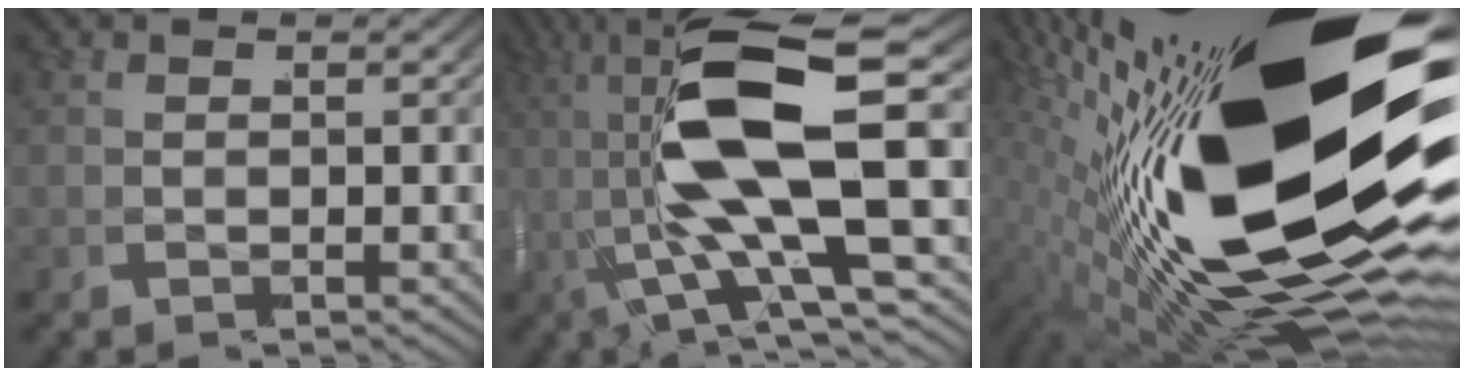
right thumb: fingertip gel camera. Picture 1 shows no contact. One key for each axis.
{"total": 15.1, "fx": 0.9, "fy": 6.5, "fz": 13.5, "tx": -0.274, "ty": -0.016, "tz": 0.021}
{"total": 25.8, "fx": -0.8, "fy": 11.5, "fz": 23.1, "tx": -0.388, "ty": -0.034, "tz": 0.024}